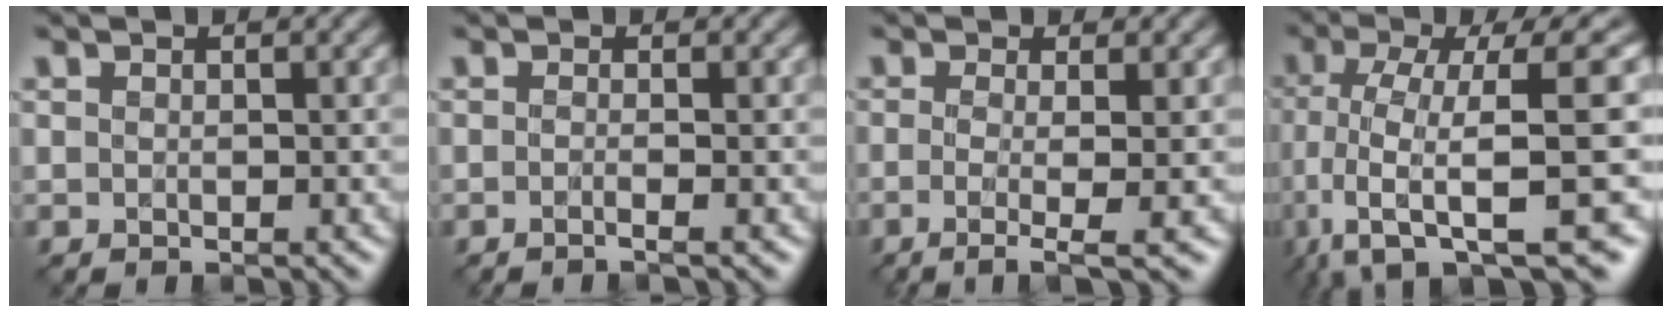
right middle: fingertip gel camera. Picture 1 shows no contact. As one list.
[{"total": 1.6, "force": [-0.5, 0.6, 1.4], "torque": [-0.011, -0.012, -0.022]}, {"total": 4.3, "force": [-0.8, 1.2, 4.0], "torque": [-0.064, -0.011, -0.018]}, {"total": 12.7, "force": [-2.2, 3.9, 11.9], "torque": [-0.213, 0.003, -0.029]}]